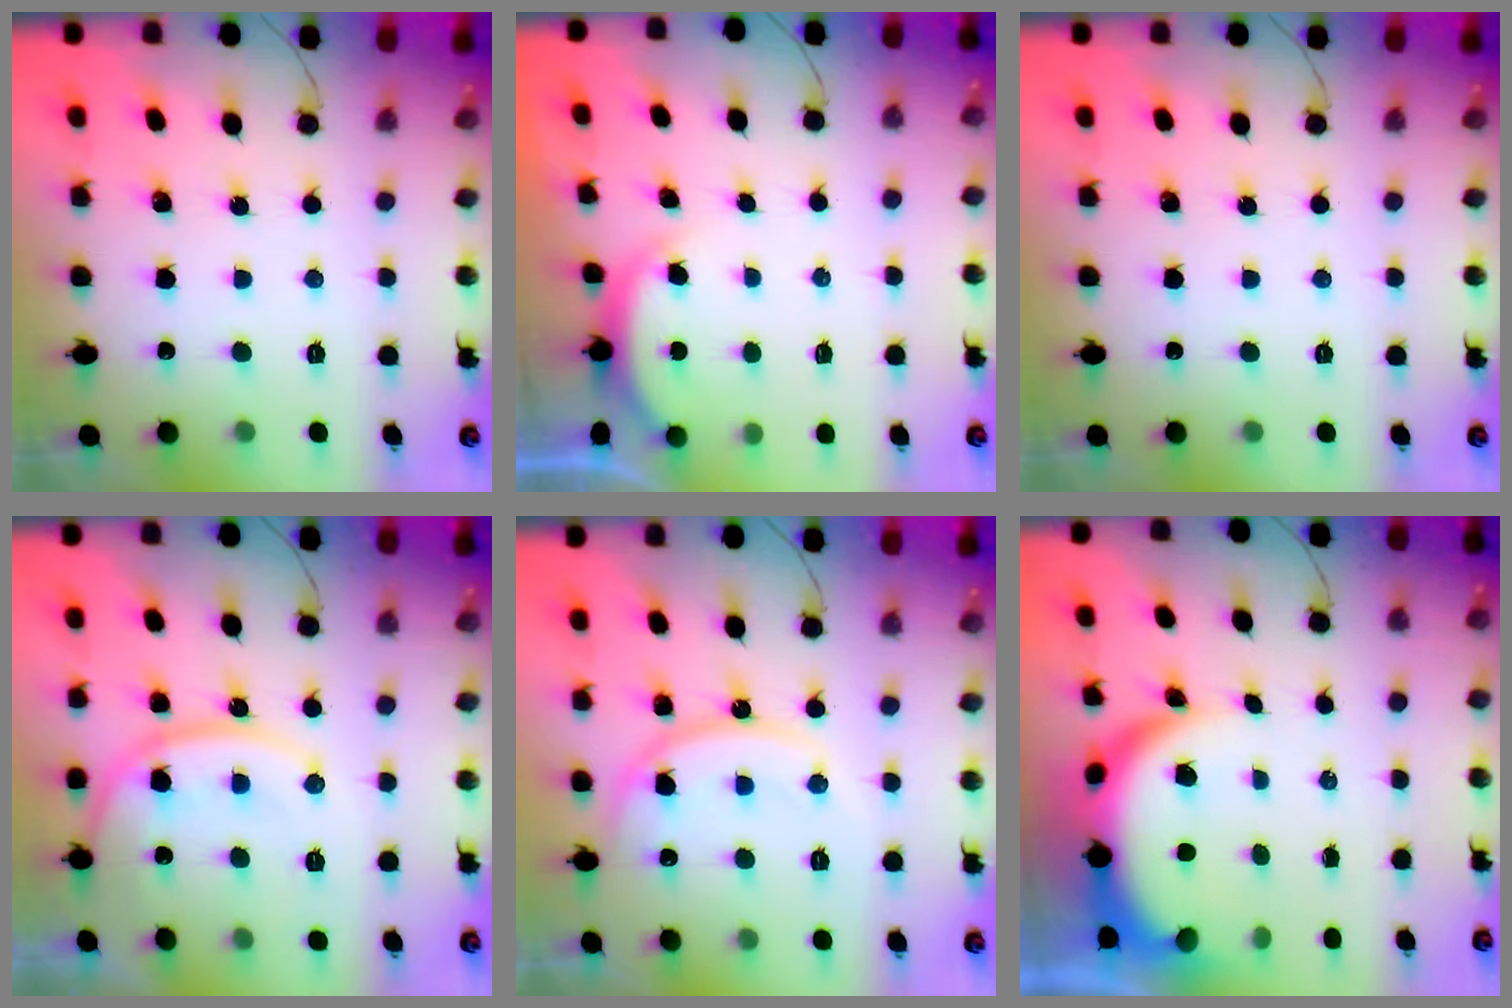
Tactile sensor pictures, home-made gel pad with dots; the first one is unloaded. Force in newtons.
{"total": 1.7, "press": 1.7, "slide": 0.4}
{"total": 0.0}
{"total": 15.1, "press": 15.0, "slide": 1.7}
{"total": 13.2, "press": 13.1, "slide": 1.2}
{"total": 7.7, "press": 7.7, "slide": 0.7}